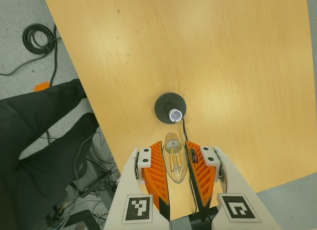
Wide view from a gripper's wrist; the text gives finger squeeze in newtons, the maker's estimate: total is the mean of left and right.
{"total": 13.6, "left": 14.0, "right": 13.2}